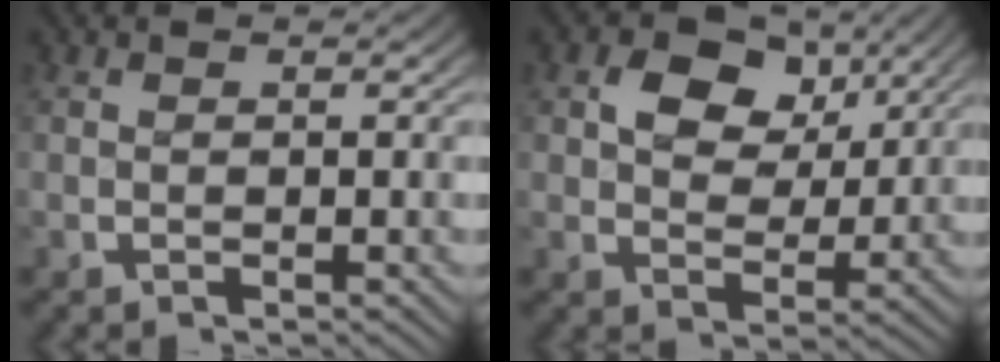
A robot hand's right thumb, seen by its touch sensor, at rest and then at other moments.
{"total": 5.2, "force": [1.9, 3.8, 2.9], "torque": [-0.051, -0.014, 0.032]}